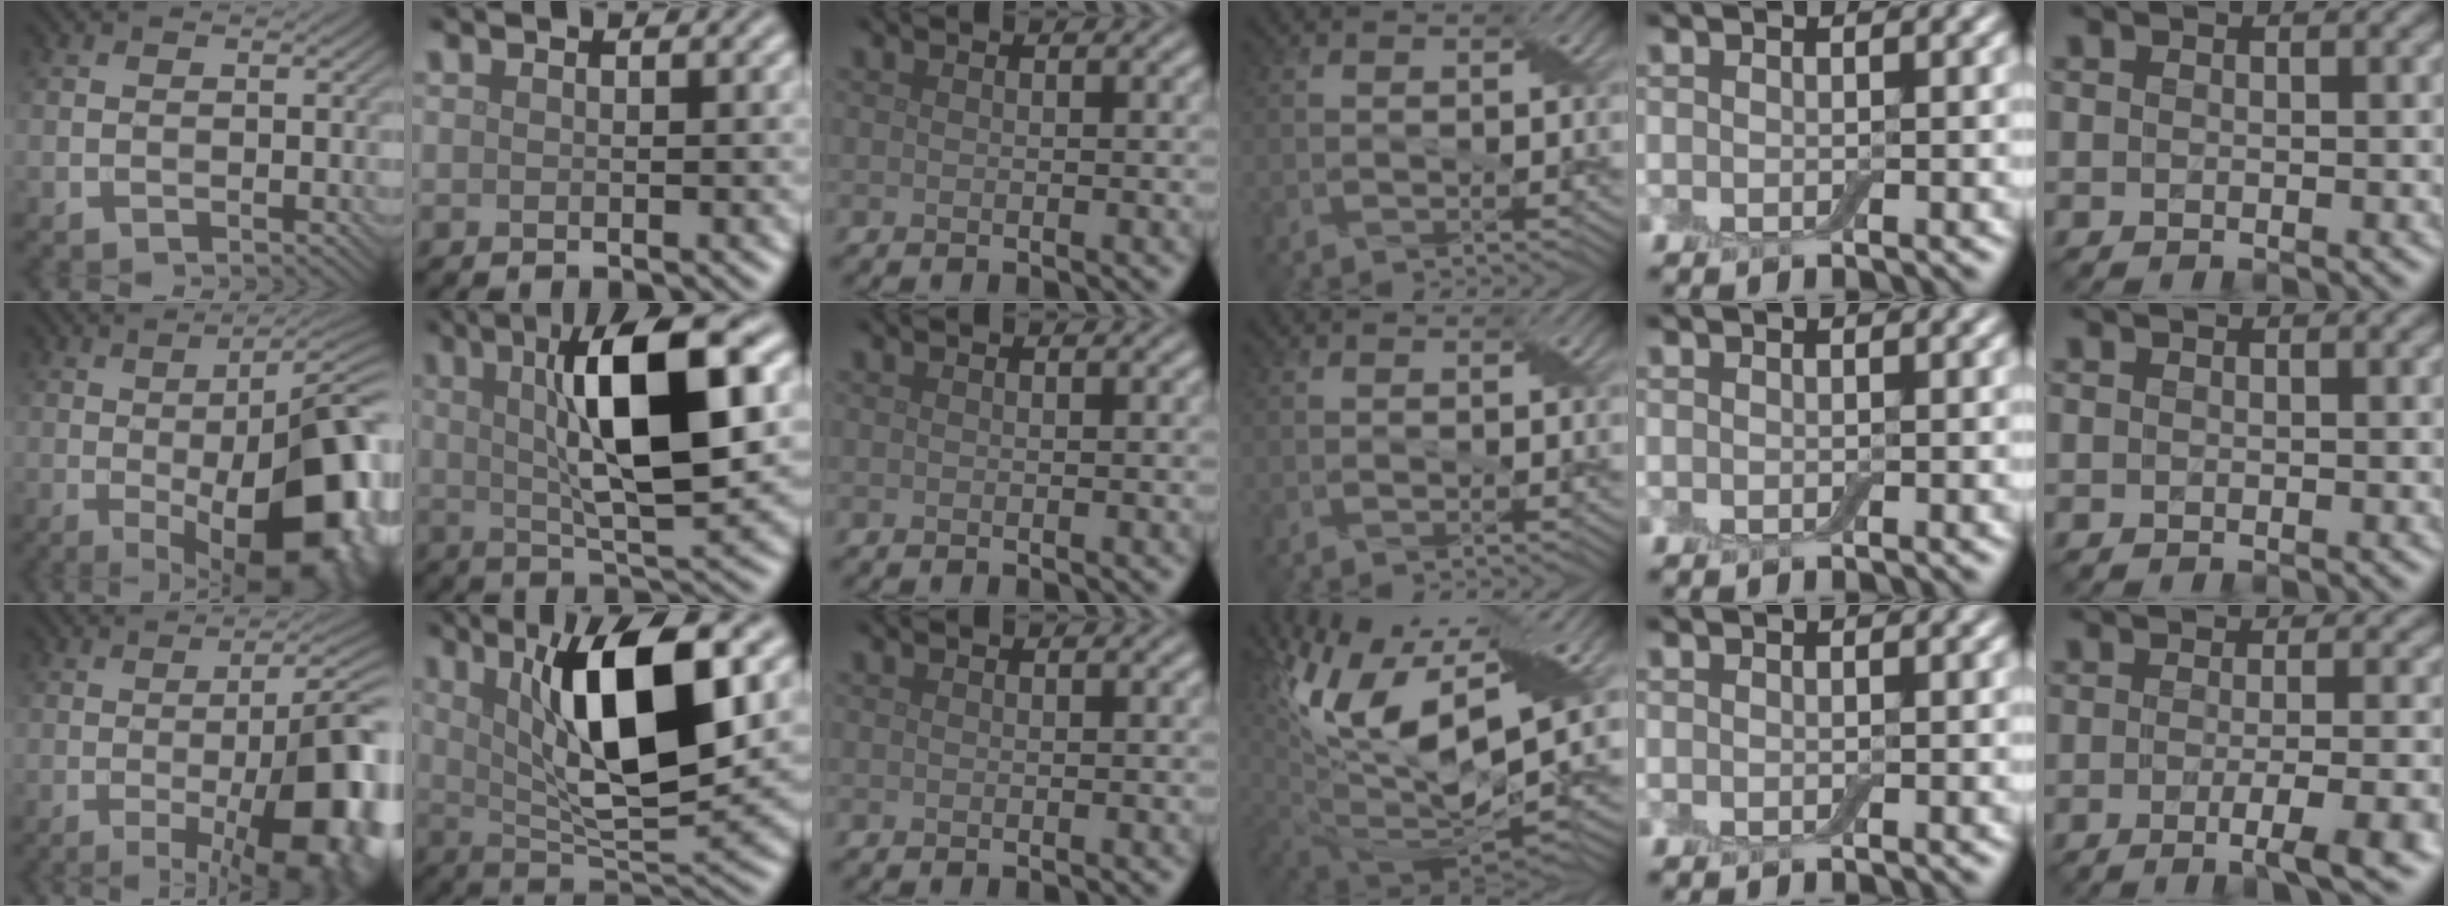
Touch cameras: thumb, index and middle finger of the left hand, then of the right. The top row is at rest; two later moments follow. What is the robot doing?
{"motion": "wrap", "object": "adhesive wrap"}